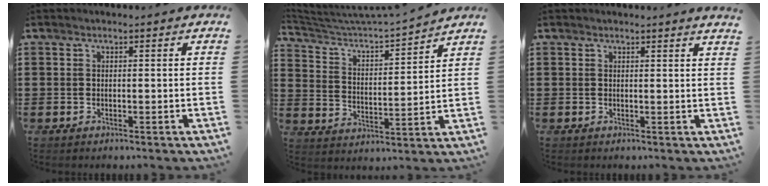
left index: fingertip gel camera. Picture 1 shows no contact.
{"total": 4.0, "force": [3.8, 0.3, 1.3], "torque": [-0.049, -0.037, 0.054]}
{"total": 1.2, "force": [1.1, -0.3, 0.4], "torque": [-0.008, -0.003, 0.021]}